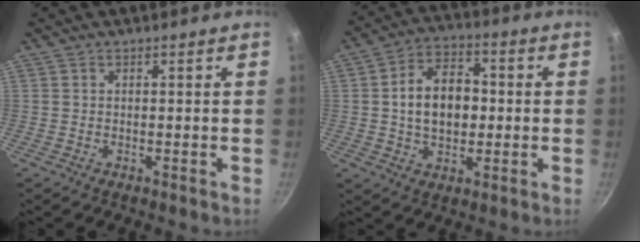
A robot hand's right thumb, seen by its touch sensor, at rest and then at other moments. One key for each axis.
{"total": 12.0, "fx": 0.2, "fy": 8.3, "fz": 8.8, "tx": -0.114, "ty": 0.020, "tz": -0.004}